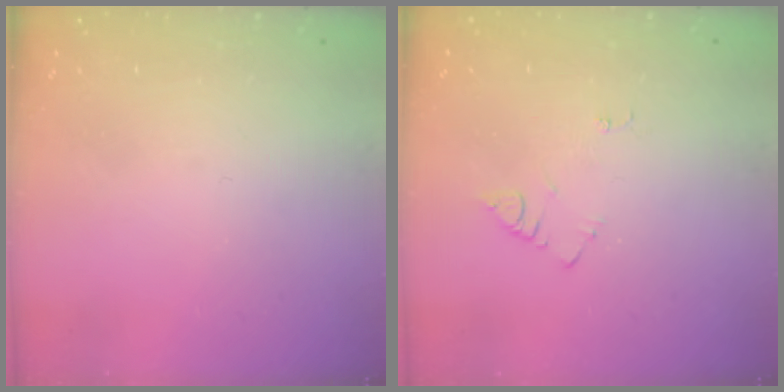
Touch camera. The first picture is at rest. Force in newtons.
{"total": 4.2, "press": 4.2, "slide": 0.4}